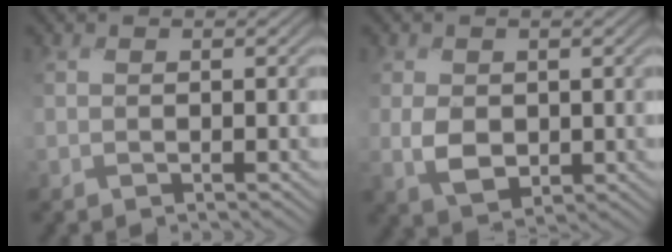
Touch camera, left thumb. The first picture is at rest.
{"total": 3.3, "force": [-0.4, 2.3, 2.3], "torque": [-0.053, -0.006, -0.010]}